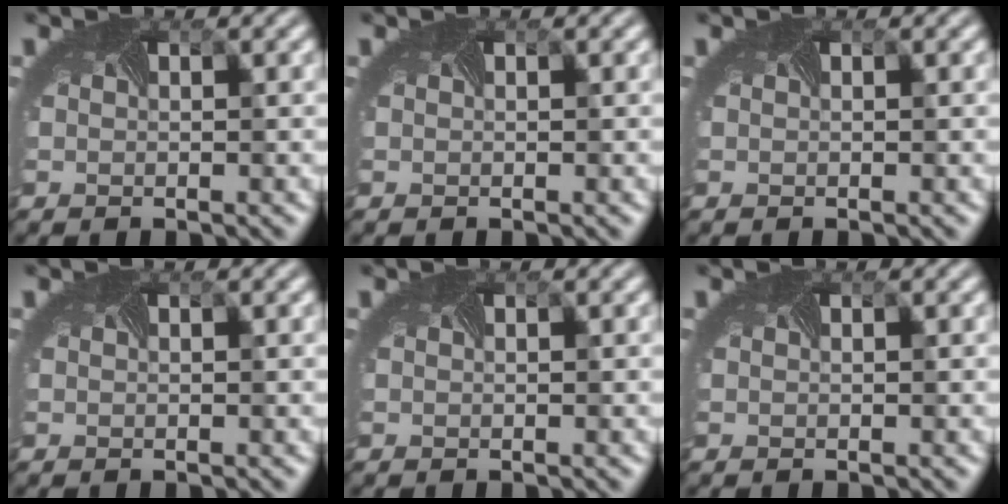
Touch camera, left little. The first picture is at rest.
{"total": 0.0}
{"total": 0.0}
{"total": 0.0}
{"total": 0.0}
{"total": 0.0}